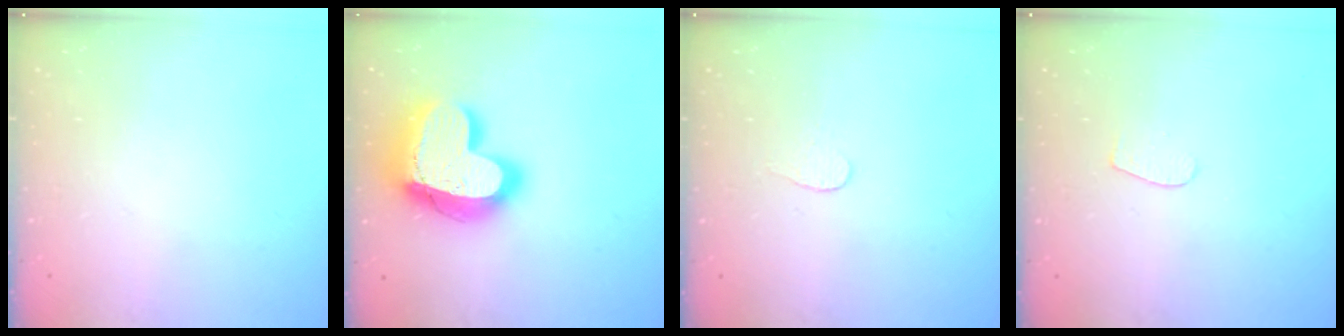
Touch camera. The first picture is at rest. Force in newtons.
{"total": 23.4, "press": 23.3, "slide": 1.9}
{"total": 2.7, "press": 2.7, "slide": 0.3}
{"total": 3.7, "press": 3.7, "slide": 0.3}